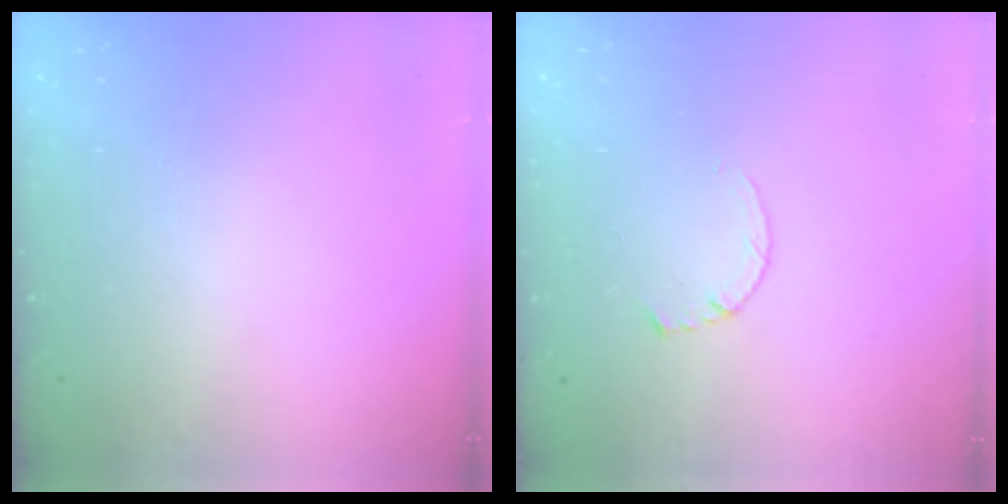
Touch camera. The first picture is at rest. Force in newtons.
{"total": 3.5, "press": 3.5, "slide": 0.4}